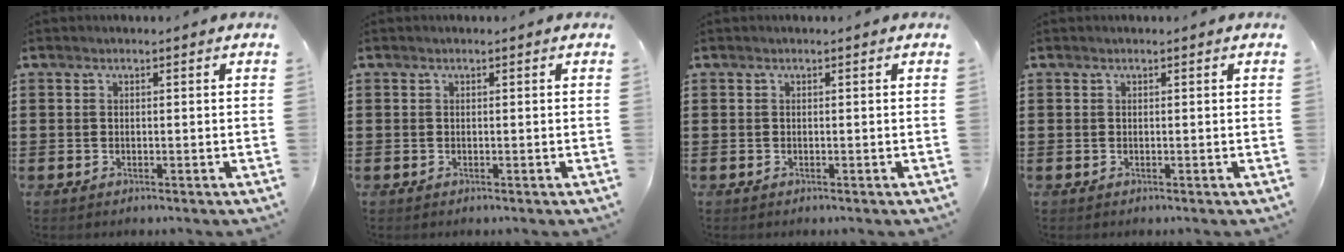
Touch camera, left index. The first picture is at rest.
{"total": 0.0}
{"total": 0.0}
{"total": 0.0}